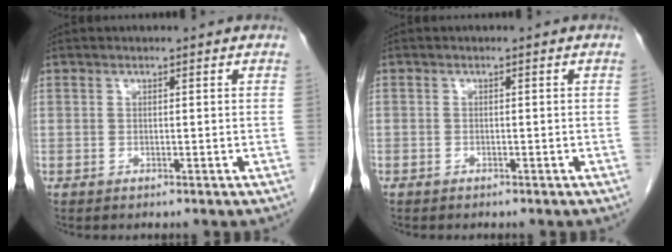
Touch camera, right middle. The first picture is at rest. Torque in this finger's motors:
{"motor_torque": [0.01, -0.57, -0.68, -0.21]}